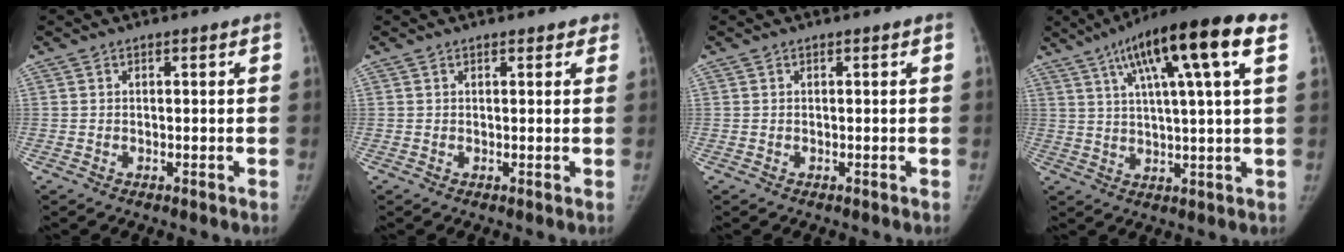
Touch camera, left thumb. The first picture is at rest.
{"total": 1.5, "force": [1.2, 0.8, 0.3], "torque": [0.015, -0.002, 0.009]}
{"total": 0.0}
{"total": 16.8, "force": [7.7, 2.1, 14.7], "torque": [-0.235, 0.001, 0.117]}